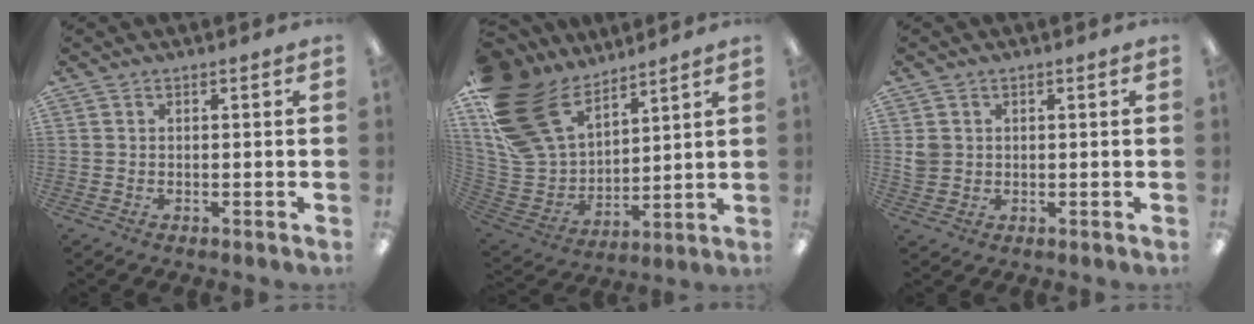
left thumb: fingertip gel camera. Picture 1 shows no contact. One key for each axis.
{"total": 22.0, "fx": 13.5, "fy": 13.2, "fz": 11.4, "tx": -0.264, "ty": -0.065, "tz": 0.258}
{"total": 2.9, "fx": 0.6, "fy": 2.8, "fz": 0.6, "tx": -0.009, "ty": 0.001, "tz": 0.008}